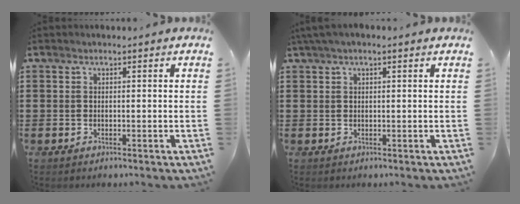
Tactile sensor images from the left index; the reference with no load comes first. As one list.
[{"total": 1.2, "force": [0.6, 0.5, 0.9], "torque": [-0.019, 0.004, 0.011]}]